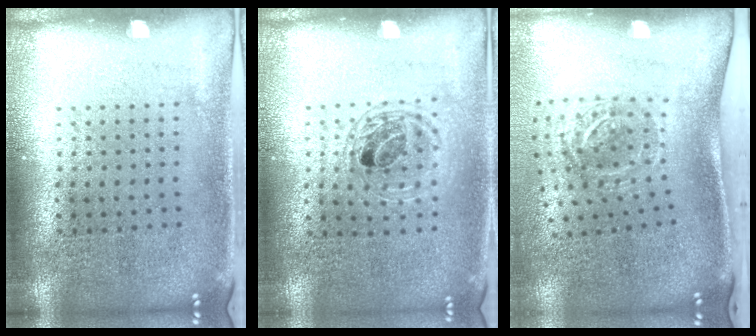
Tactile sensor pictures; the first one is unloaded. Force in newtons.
{"total": 1.2, "press": 1.1, "slide": 0.5}
{"total": 2.0, "press": 1.2, "slide": 1.5}